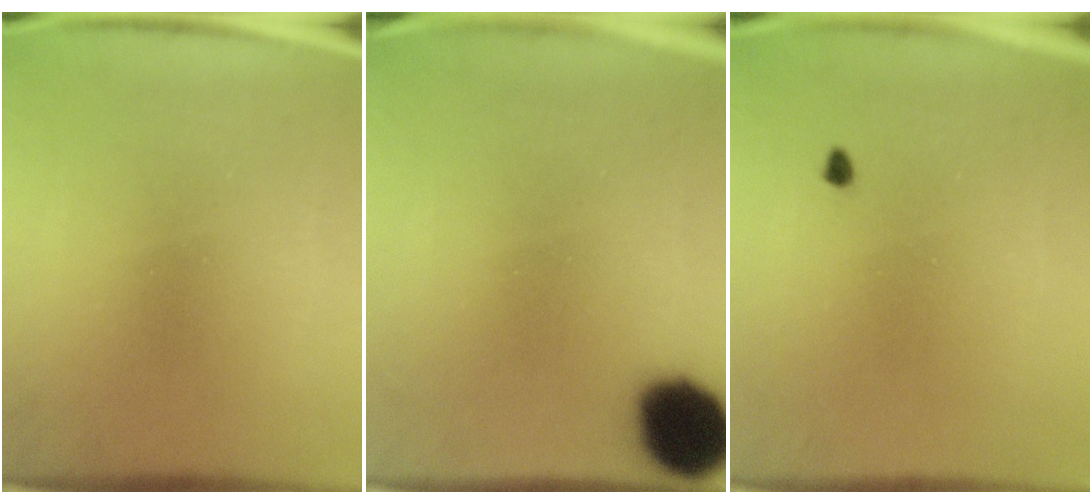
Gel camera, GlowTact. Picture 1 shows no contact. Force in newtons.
{"total": 14.8}
{"total": 0.7}